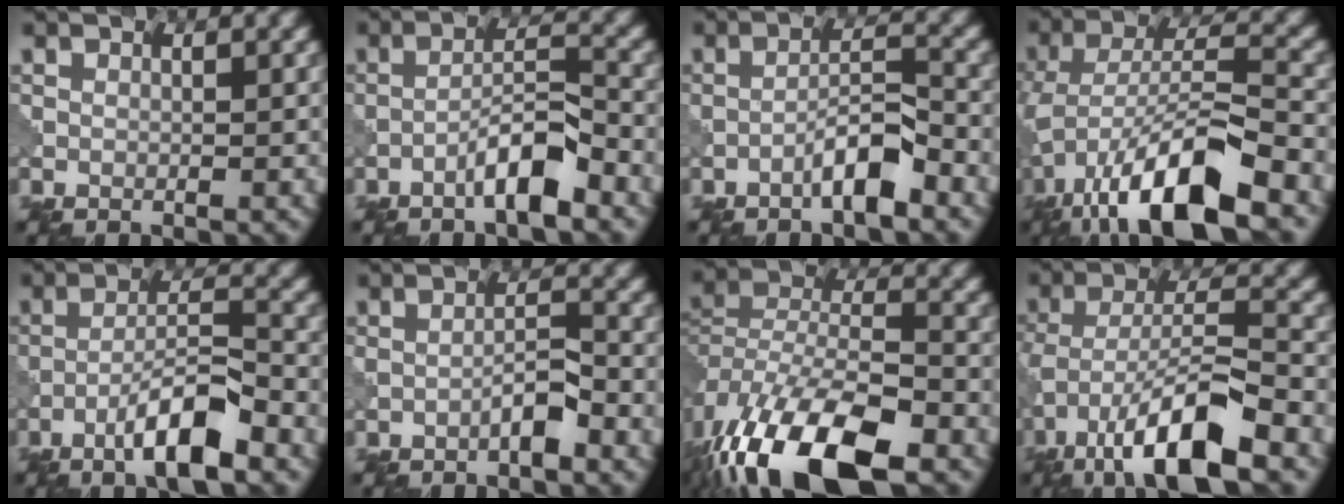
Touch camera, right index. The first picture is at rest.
{"total": 4.5, "force": [-3.1, 0.4, 3.2], "torque": [-0.062, 0.018, -0.054]}
{"total": 3.8, "force": [-2.7, 0.3, 2.7], "torque": [-0.055, 0.018, -0.047]}
{"total": 11.6, "force": [-7.0, 3.1, 8.7], "torque": [-0.161, 0.006, -0.126]}
{"total": 6.1, "force": [-3.8, 0.6, 4.7], "torque": [-0.084, 0.016, -0.065]}
{"total": 2.2, "force": [-1.4, 0.0, 1.7], "torque": [-0.035, 0.012, -0.023]}
{"total": 15.3, "force": [-10.2, 5.9, 9.7], "torque": [-0.203, -0.021, -0.170]}
{"total": 10.0, "force": [-6.0, 2.2, 7.7], "torque": [-0.138, 0.013, -0.104]}